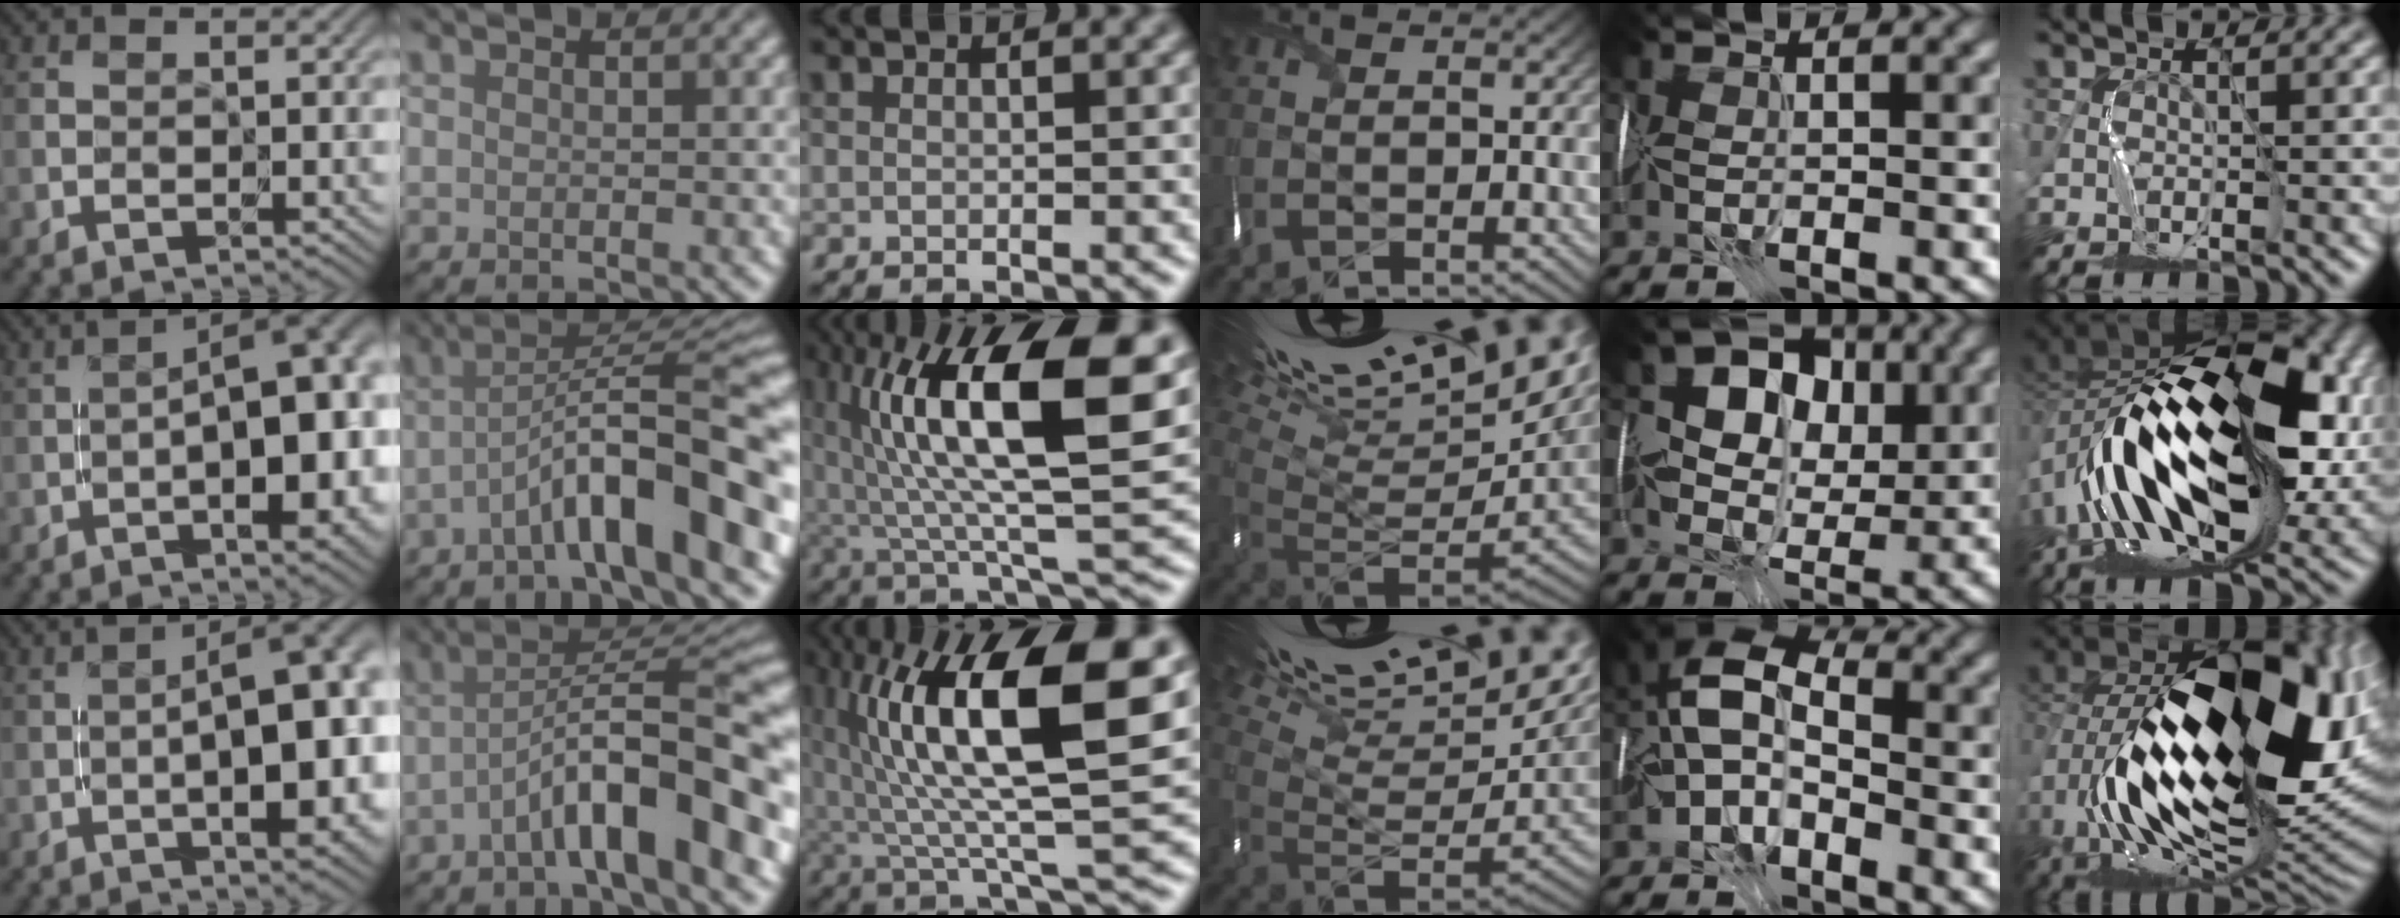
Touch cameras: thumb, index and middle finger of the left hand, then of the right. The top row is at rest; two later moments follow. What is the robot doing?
{"motion": "wrap", "object": "ribbon"}